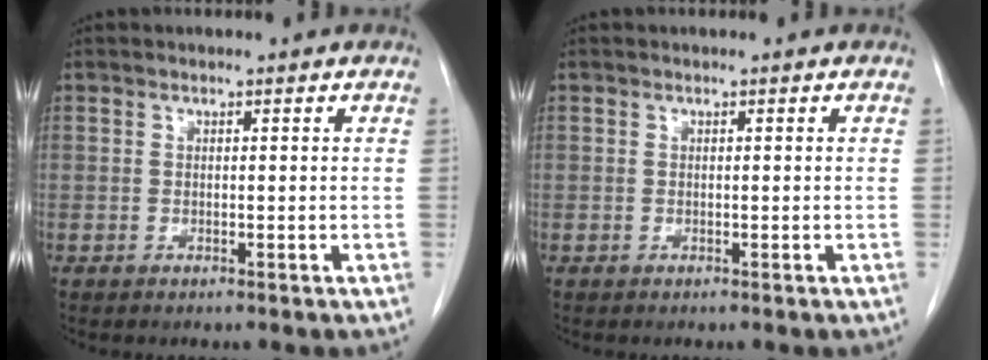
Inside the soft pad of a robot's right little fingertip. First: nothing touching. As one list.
[{"total": 0.0}]